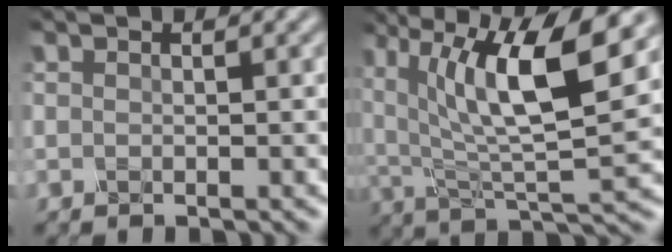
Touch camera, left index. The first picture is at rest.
{"total": 9.6, "force": [3.8, 3.1, 8.3], "torque": [-0.162, 0.000, 0.077]}